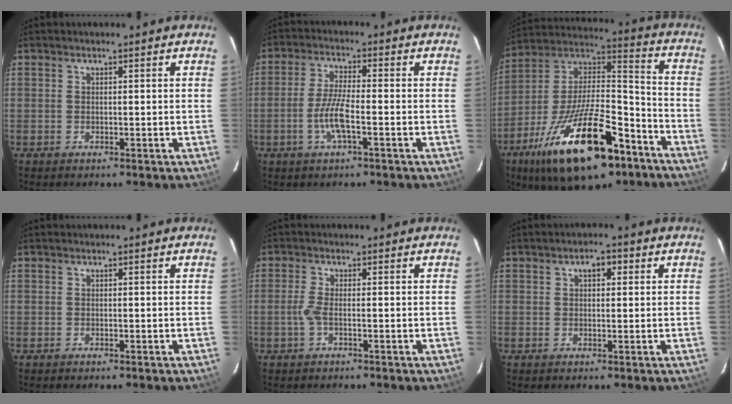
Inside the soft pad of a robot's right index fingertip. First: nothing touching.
{"total": 6.2, "force": [-2.3, 0.8, 5.7], "torque": [-0.118, -0.002, -0.047]}
{"total": 27.4, "force": [-15.3, 10.8, 20.0], "torque": [-0.366, -0.010, -0.246]}
{"total": 0.0}
{"total": 2.1, "force": [-0.7, 0.1, 1.9], "torque": [-0.045, 0.000, -0.016]}
{"total": 2.8, "force": [1.0, 1.6, 2.0], "torque": [-0.029, 0.012, 0.014]}